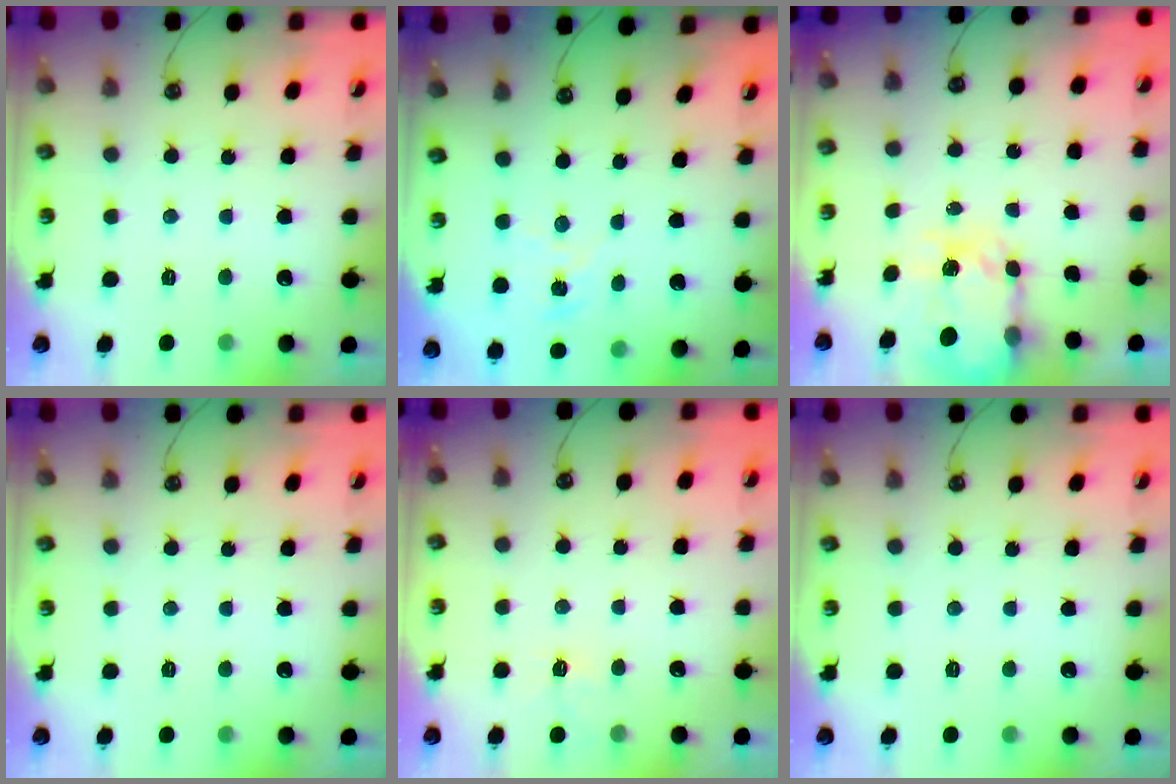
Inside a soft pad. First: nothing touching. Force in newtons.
{"total": 1.4, "press": 1.4, "slide": 0.2}
{"total": 5.4, "press": 5.4, "slide": 0.6}
{"total": 0.0}
{"total": 3.7, "press": 3.7, "slide": 0.5}
{"total": 0.0}